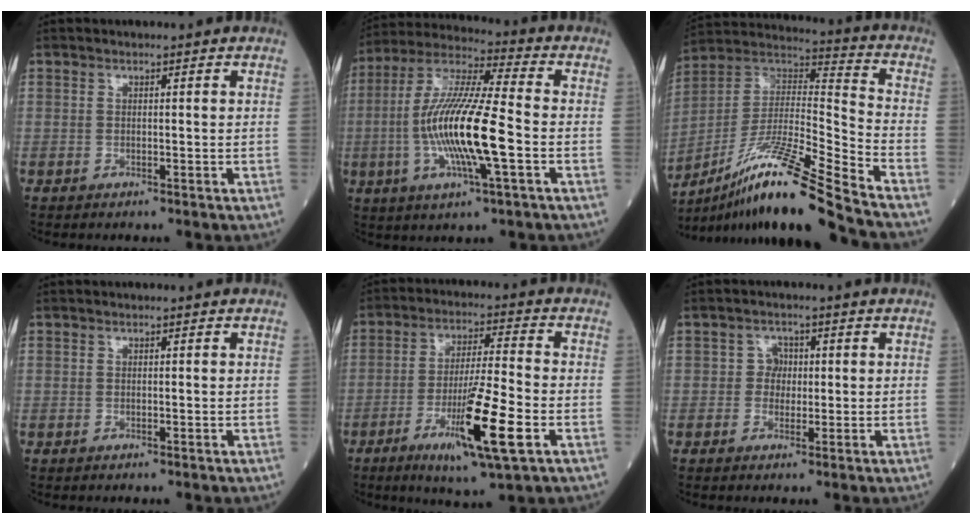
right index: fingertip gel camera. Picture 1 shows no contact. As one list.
[{"total": 16.2, "force": [-3.0, 1.5, 15.8], "torque": [-0.316, -0.006, -0.057]}, {"total": 19.9, "force": [-15.0, -1.2, 13.1], "torque": [-0.272, -0.010, -0.275]}, {"total": 0.0}, {"total": 13.1, "force": [-5.1, 0.3, 12.1], "torque": [-0.219, -0.025, -0.084]}, {"total": 2.1, "force": [0.1, 2.0, 0.8], "torque": [-0.008, 0.006, -0.001]}]